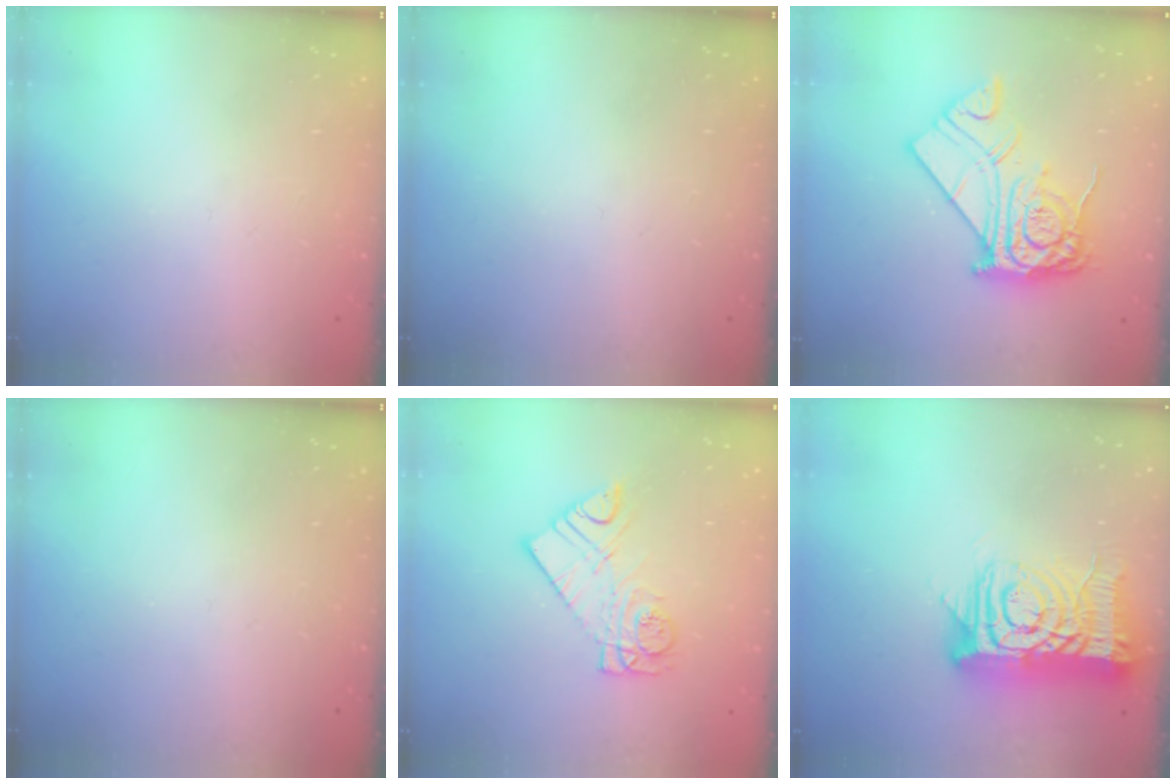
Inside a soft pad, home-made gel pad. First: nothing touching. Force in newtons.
{"total": 0.0}
{"total": 16.2, "press": 16.1, "slide": 1.3}
{"total": 0.0}
{"total": 10.5, "press": 10.4, "slide": 0.9}
{"total": 16.0, "press": 15.9, "slide": 1.6}